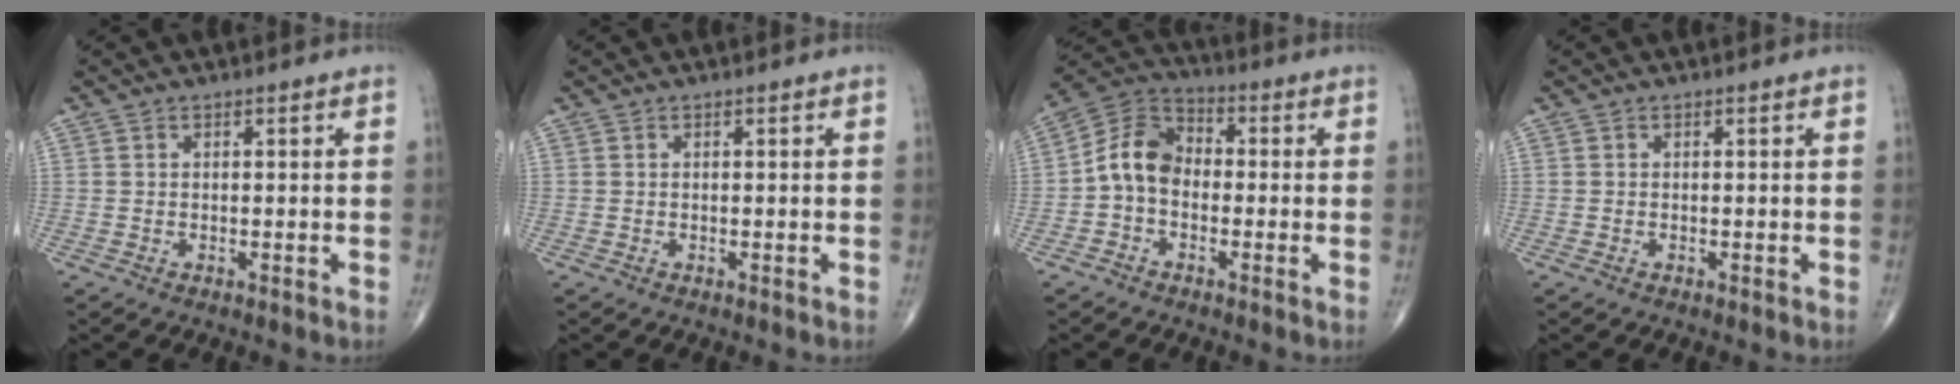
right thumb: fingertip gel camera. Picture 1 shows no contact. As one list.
[{"total": 0.0}, {"total": 8.6, "force": [-1.4, 6.3, 5.6], "torque": [-0.089, 0.033, -0.044]}, {"total": 0.0}]